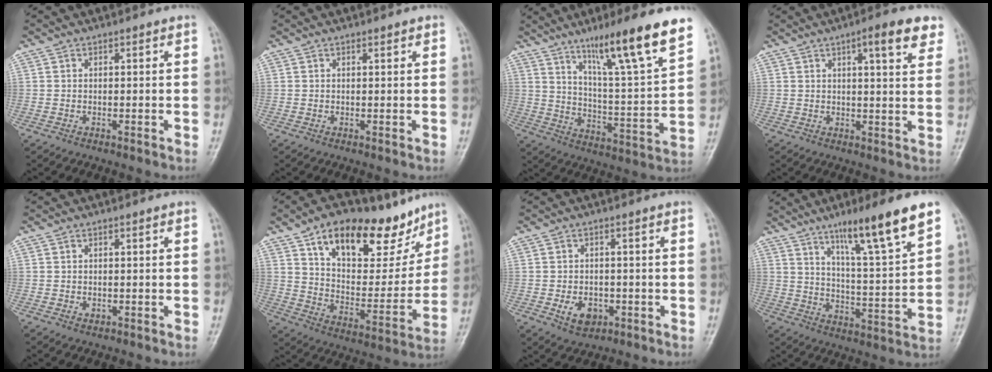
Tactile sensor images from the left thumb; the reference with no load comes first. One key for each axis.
{"total": 0.6, "fx": 0.5, "fy": 0.2, "fz": 0.4, "tx": -0.007, "ty": -0.001, "tz": 0.005}
{"total": 19.1, "fx": 12.5, "fy": 1.5, "fz": 14.3, "tx": -0.203, "ty": -0.060, "tz": 0.200}
{"total": 7.8, "fx": 4.4, "fy": 1.8, "fz": 6.2, "tx": -0.069, "ty": -0.015, "tz": 0.054}
{"total": 0.9, "fx": -0.2, "fy": 0.7, "fz": 0.5, "tx": -0.006, "ty": -0.001, "tz": -0.002}
{"total": 23.4, "fx": 14.8, "fy": 11.2, "fz": 14.3, "tx": -0.166, "ty": -0.047, "tz": 0.240}
{"total": 4.9, "fx": -1.6, "fy": 3.6, "fz": 3.0, "tx": -0.038, "ty": 0.004, "tz": -0.017}
{"total": 16.7, "fx": 10.6, "fy": 1.5, "fz": 12.8, "tx": -0.194, "ty": -0.053, "tz": 0.172}